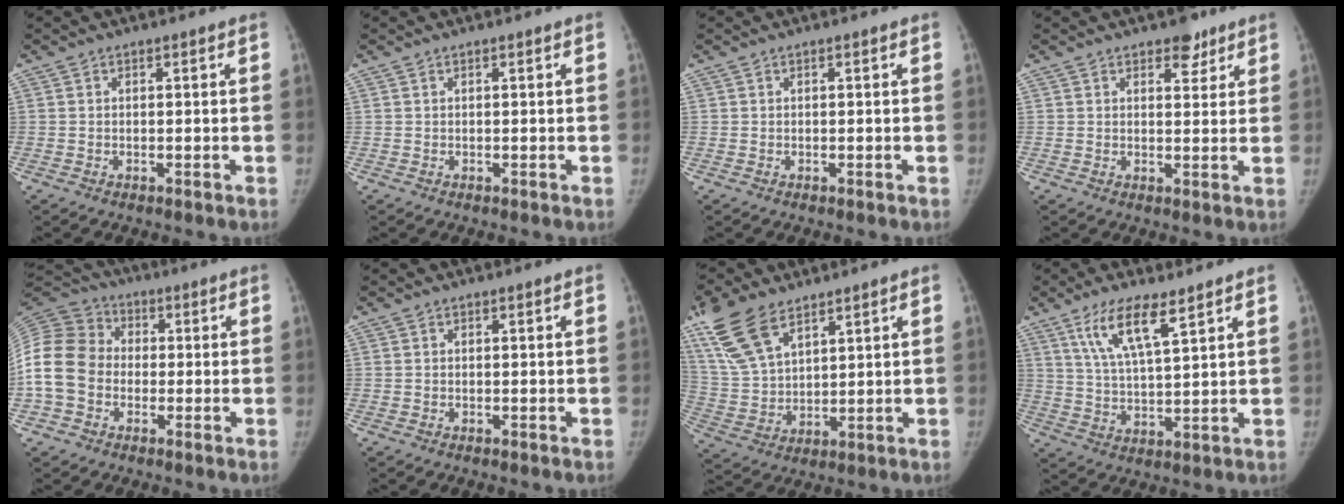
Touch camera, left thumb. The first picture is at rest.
{"total": 0.0}
{"total": 0.0}
{"total": 4.0, "force": [2.8, 2.3, 1.8], "torque": [0.001, -0.015, 0.038]}
{"total": 14.4, "force": [-1.7, 11.8, 8.0], "torque": [-0.162, 0.032, -0.043]}
{"total": 0.0}
{"total": 13.9, "force": [8.9, 6.7, 8.4], "torque": [-0.163, -0.023, 0.182]}
{"total": 9.6, "force": [5.8, 2.2, 7.3], "torque": [-0.137, -0.027, 0.118]}